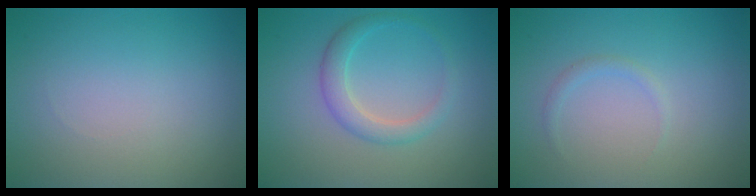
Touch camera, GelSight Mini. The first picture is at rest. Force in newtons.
{"total": 2.4, "press": 2.4, "slide": 0.1}
{"total": 0.7, "press": 0.7, "slide": 0.1}